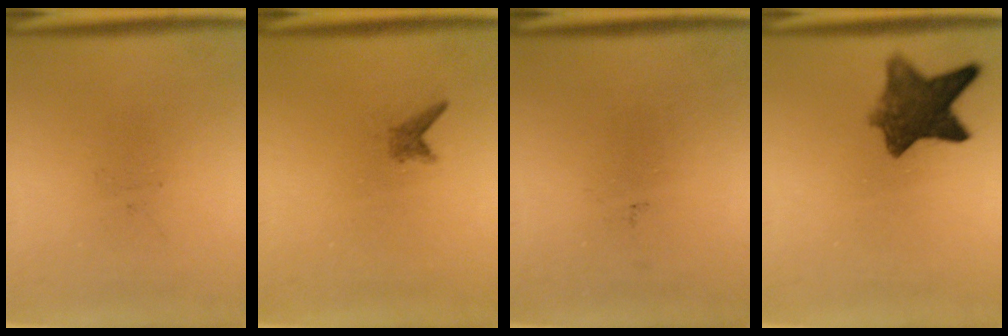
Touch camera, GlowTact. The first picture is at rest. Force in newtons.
{"total": 1.0}
{"total": 0.0}
{"total": 8.2}